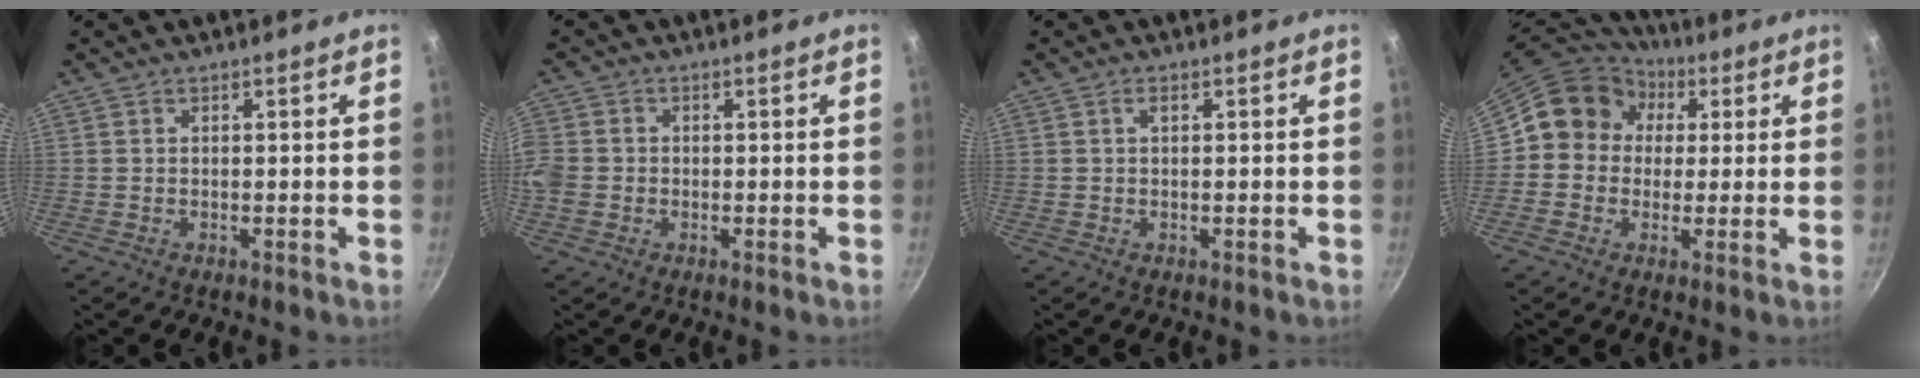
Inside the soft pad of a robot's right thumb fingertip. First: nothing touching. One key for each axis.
{"total": 5.7, "fx": -1.2, "fy": 4.9, "fz": 2.8, "tx": -0.061, "ty": 0.005, "tz": -0.032}
{"total": 1.1, "fx": 0.2, "fy": 0.4, "fz": 1.0, "tx": -0.021, "ty": 0.004, "tz": 0.001}
{"total": 11.8, "fx": 2.3, "fy": 10.7, "fz": 4.5, "tx": -0.041, "ty": 0.023, "tz": 0.019}